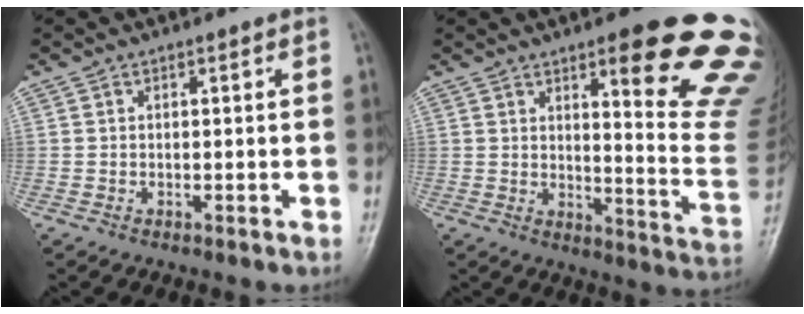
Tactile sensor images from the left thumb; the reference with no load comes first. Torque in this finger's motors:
{"motor_torque": [1.46, 0.28, 1.62, -1.15, 0.39]}